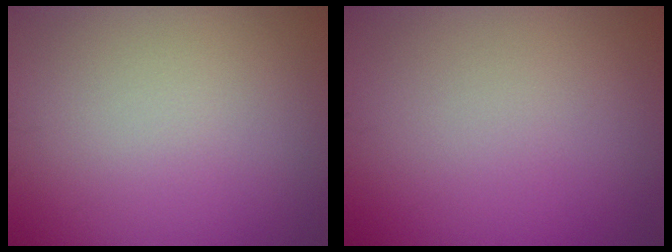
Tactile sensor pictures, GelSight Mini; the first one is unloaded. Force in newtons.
{"total": 0.0}